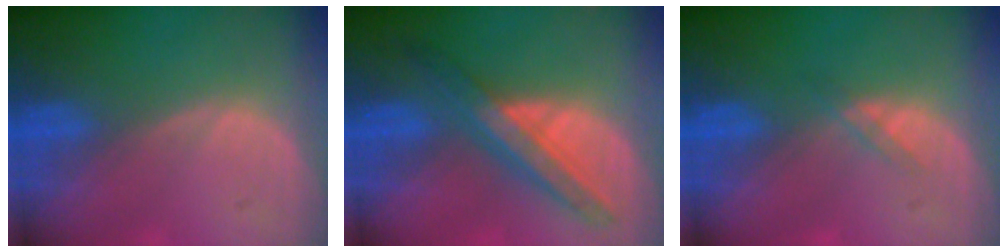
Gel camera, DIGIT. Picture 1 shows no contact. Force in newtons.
{"total": 6.9, "press": 6.6, "slide": 1.7}
{"total": 1.3, "press": 1.3, "slide": 0.2}